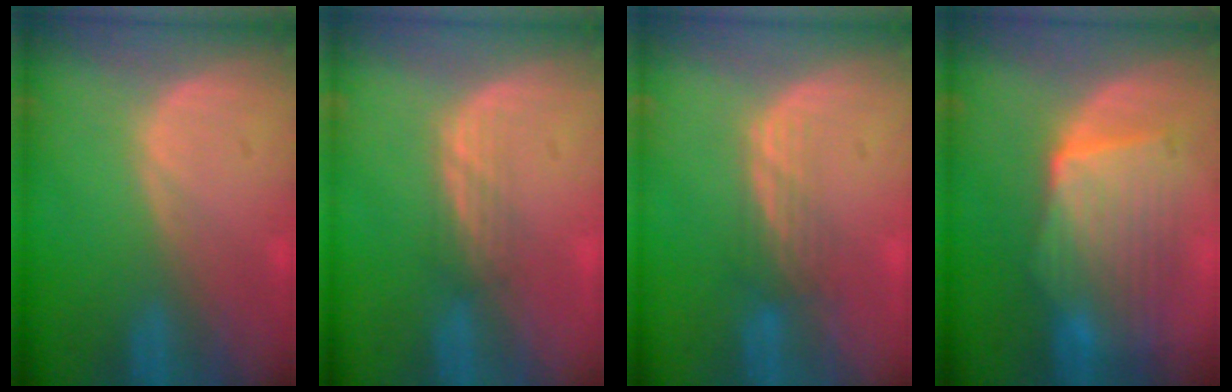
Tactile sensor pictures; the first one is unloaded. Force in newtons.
{"total": 2.1, "press": 2.1, "slide": 0.3}
{"total": 3.2, "press": 2.6, "slide": 1.9}
{"total": 8.7, "press": 8.5, "slide": 1.9}